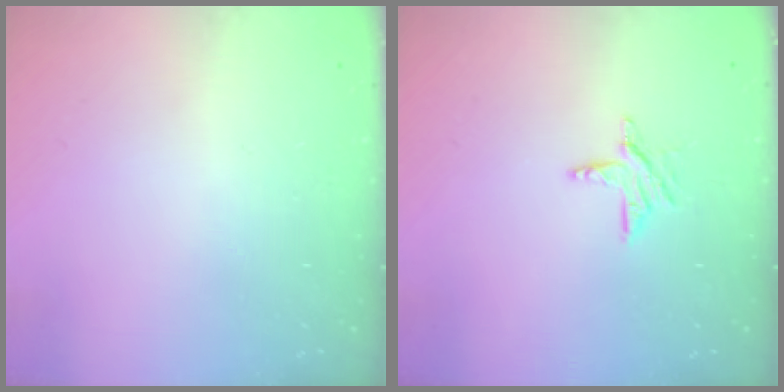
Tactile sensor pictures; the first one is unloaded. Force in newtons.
{"total": 6.0, "press": 6.0, "slide": 0.4}